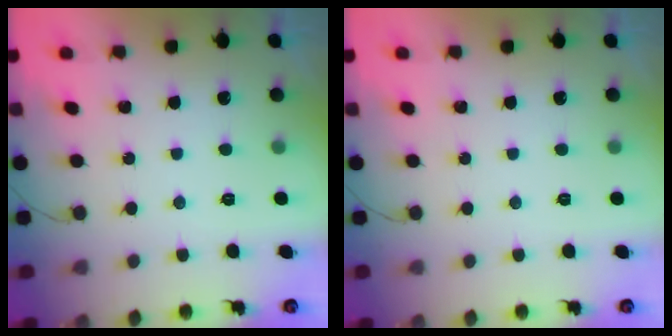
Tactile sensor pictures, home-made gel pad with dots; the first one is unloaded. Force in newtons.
{"total": 0.0}